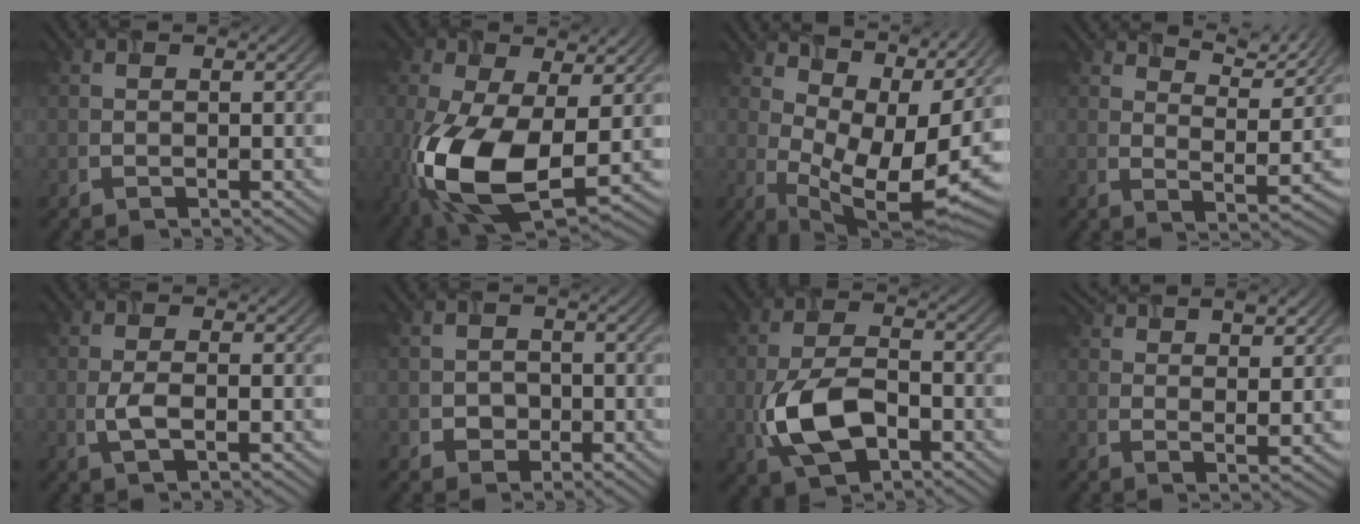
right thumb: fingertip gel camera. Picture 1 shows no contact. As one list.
[{"total": 14.3, "force": [-3.5, 7.8, 11.4], "torque": [-0.267, -0.039, -0.056]}, {"total": 10.7, "force": [5.4, 4.7, 8.0], "torque": [-0.155, 0.005, 0.108]}, {"total": 6.0, "force": [4.9, 1.3, 3.2], "torque": [-0.065, -0.005, 0.083]}, {"total": 2.0, "force": [-0.7, 0.6, 1.8], "torque": [-0.039, -0.002, -0.011]}, {"total": 1.8, "force": [-0.6, 1.7, 0.2], "torque": [-0.006, -0.003, -0.014]}, {"total": 8.4, "force": [-3.6, 4.3, 6.2], "torque": [-0.138, -0.003, -0.069]}, {"total": 7.1, "force": [5.3, 1.6, 4.4], "torque": [-0.084, 0.008, 0.096]}]